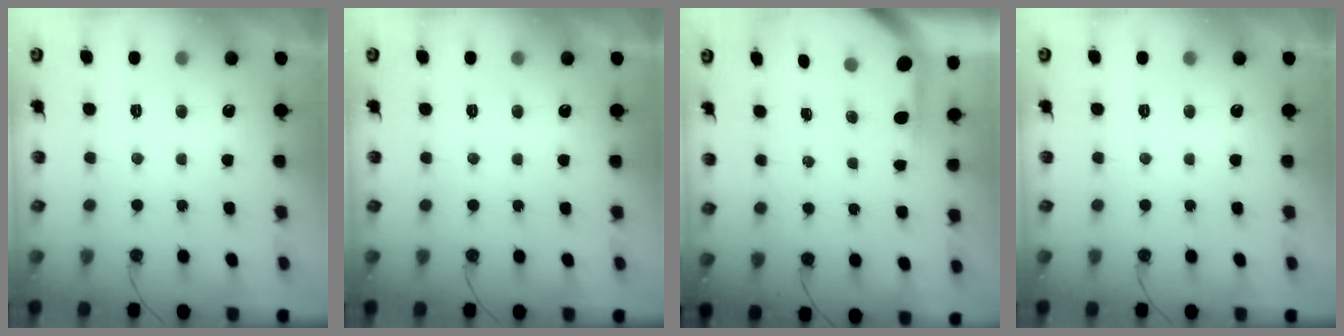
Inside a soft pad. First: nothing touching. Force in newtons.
{"total": 0.0}
{"total": 3.7, "press": 3.7, "slide": 0.4}
{"total": 0.0}